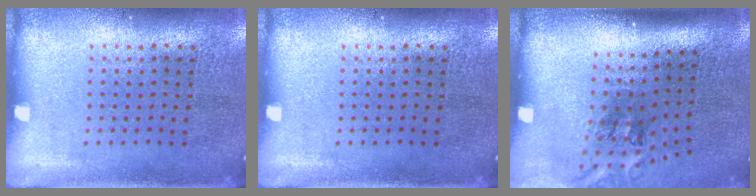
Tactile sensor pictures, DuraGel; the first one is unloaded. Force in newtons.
{"total": 0.0}
{"total": 1.8, "press": 1.1, "slide": 1.4}